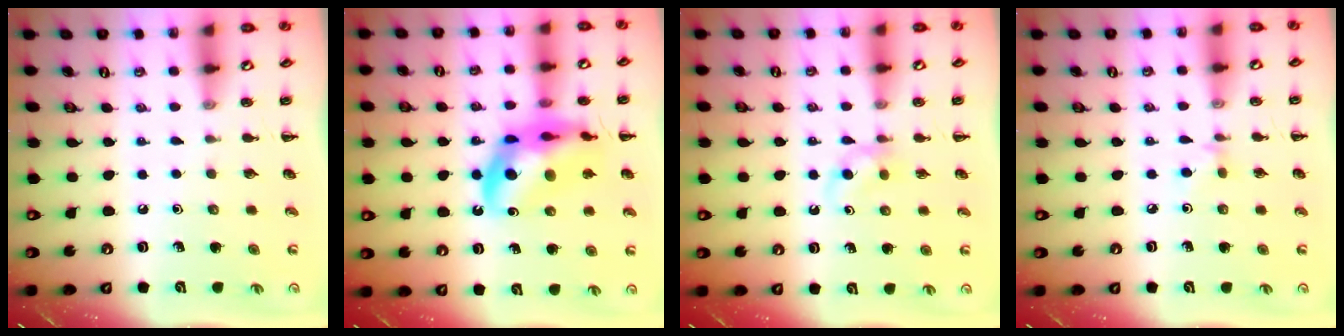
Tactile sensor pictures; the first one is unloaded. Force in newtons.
{"total": 17.0, "press": 16.5, "slide": 4.3}
{"total": 2.5, "press": 2.3, "slide": 1.0}
{"total": 2.8, "press": 2.5, "slide": 1.1}